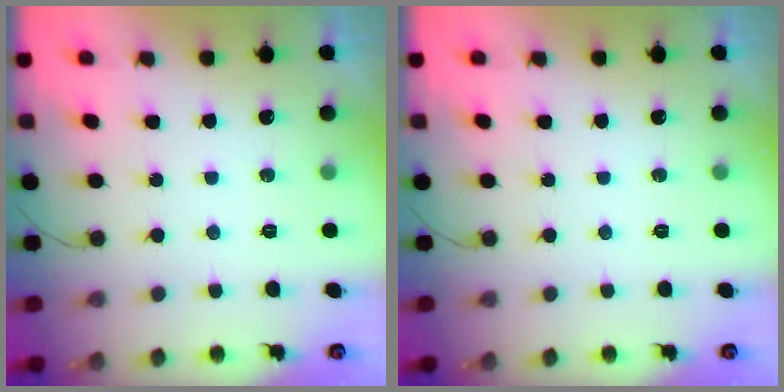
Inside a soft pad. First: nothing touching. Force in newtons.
{"total": 0.0}